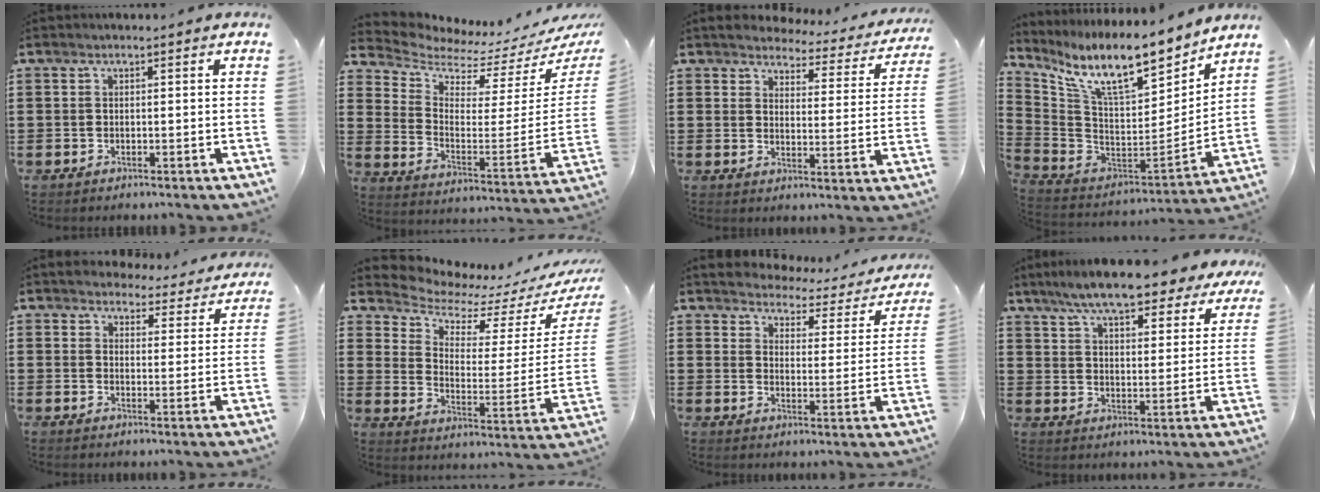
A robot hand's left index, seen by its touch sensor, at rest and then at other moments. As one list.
[{"total": 3.6, "force": [3.1, 1.1, 1.4], "torque": [-0.053, -0.044, 0.048]}, {"total": 3.5, "force": [3.5, 0.5, 0.2], "torque": [-0.019, -0.029, 0.055]}, {"total": 12.5, "force": [9.3, 2.5, 7.9], "torque": [-0.171, -0.068, 0.155]}, {"total": 4.1, "force": [4.1, 0.7, 0.1], "torque": [-0.015, -0.028, 0.070]}, {"total": 5.7, "force": [5.3, 2.0, 0.9], "torque": [-0.057, -0.048, 0.090]}, {"total": 2.7, "force": [2.7, 0.5, -0.1], "torque": [-0.022, -0.026, 0.038]}, {"total": 8.9, "force": [8.0, 0.8, 3.8], "torque": [-0.104, -0.031, 0.143]}]